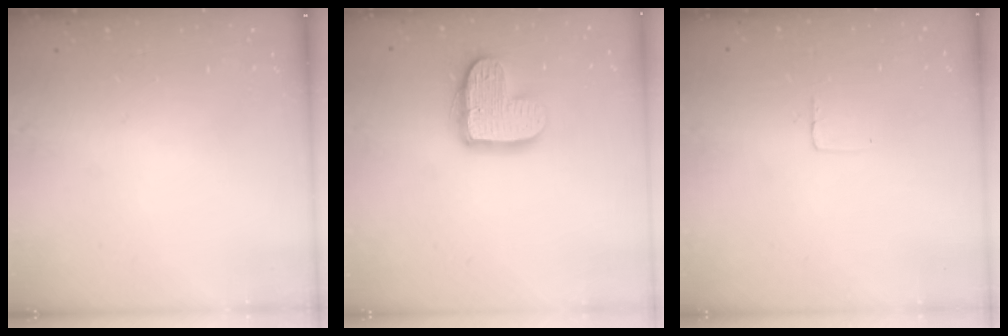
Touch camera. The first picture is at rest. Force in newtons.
{"total": 13.0, "press": 13.0, "slide": 0.8}
{"total": 2.5, "press": 2.5, "slide": 0.1}